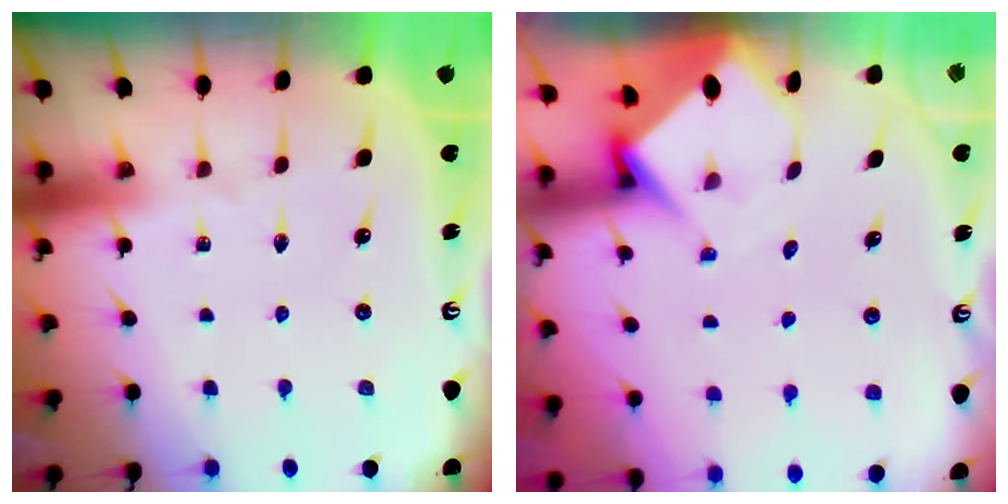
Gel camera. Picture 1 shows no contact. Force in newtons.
{"total": 5.8, "press": 5.7, "slide": 0.4}